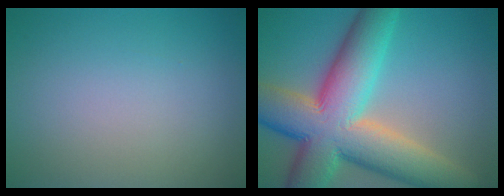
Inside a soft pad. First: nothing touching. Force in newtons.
{"total": 14.3, "press": 14.3, "slide": 0.8}